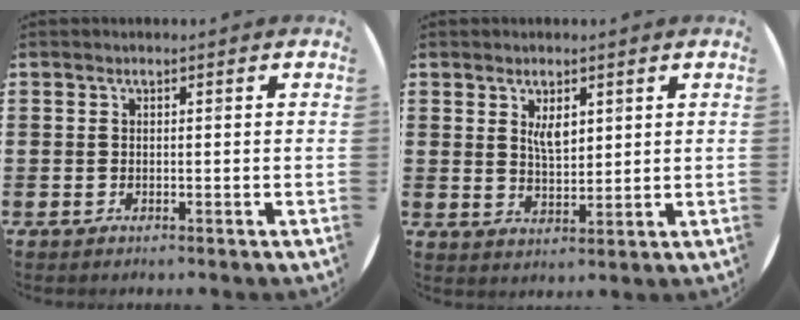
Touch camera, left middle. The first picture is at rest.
{"total": 3.3, "force": [1.9, 1.4, 2.3], "torque": [-0.043, 0.003, 0.032]}